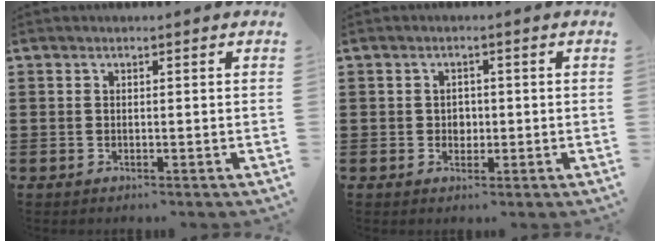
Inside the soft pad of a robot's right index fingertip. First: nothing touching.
{"total": 1.7, "force": [-0.1, 1.5, 0.8], "torque": [-0.019, 0.007, -0.003]}